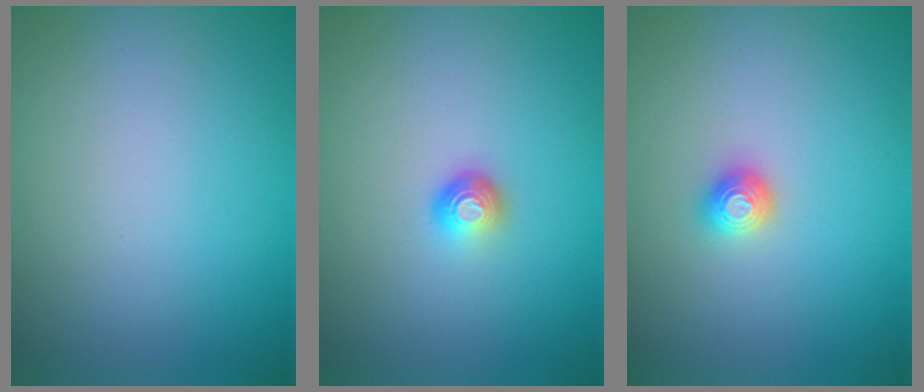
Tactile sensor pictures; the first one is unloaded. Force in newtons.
{"total": 1.5, "press": 1.0, "slide": 1.1}
{"total": 1.3, "press": 1.2, "slide": 0.4}